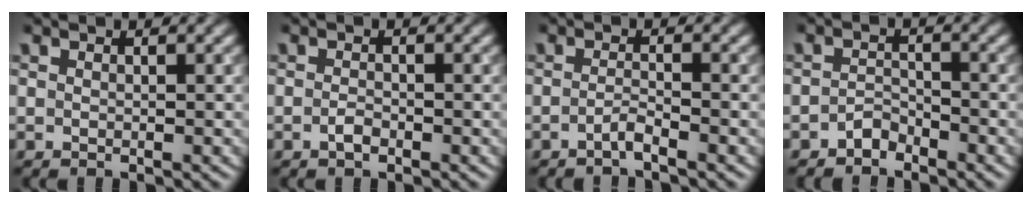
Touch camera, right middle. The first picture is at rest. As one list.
[{"total": 1.0, "force": [-0.6, 0.4, 0.7], "torque": [-0.017, 0.000, -0.012]}, {"total": 1.3, "force": [-0.9, 0.2, 1.0], "torque": [-0.018, 0.004, -0.021]}, {"total": 1.6, "force": [-1.4, 0.7, 0.4], "torque": [-0.006, 0.009, -0.028]}]